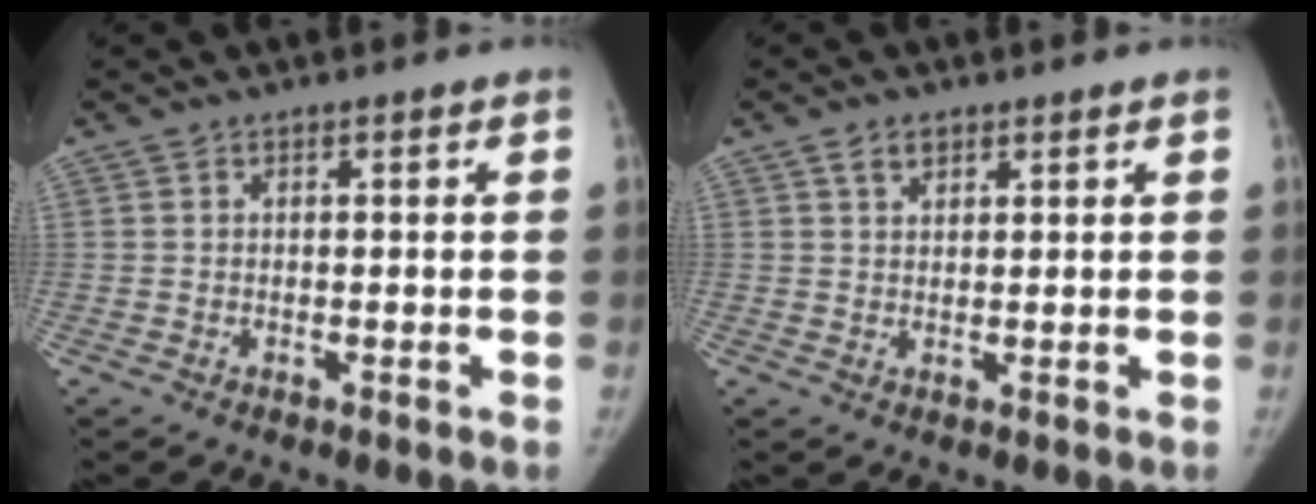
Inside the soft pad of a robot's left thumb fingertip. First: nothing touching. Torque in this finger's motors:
{"motor_torque": [0.14, -0.02, 0.33, -0.15, 0.11]}